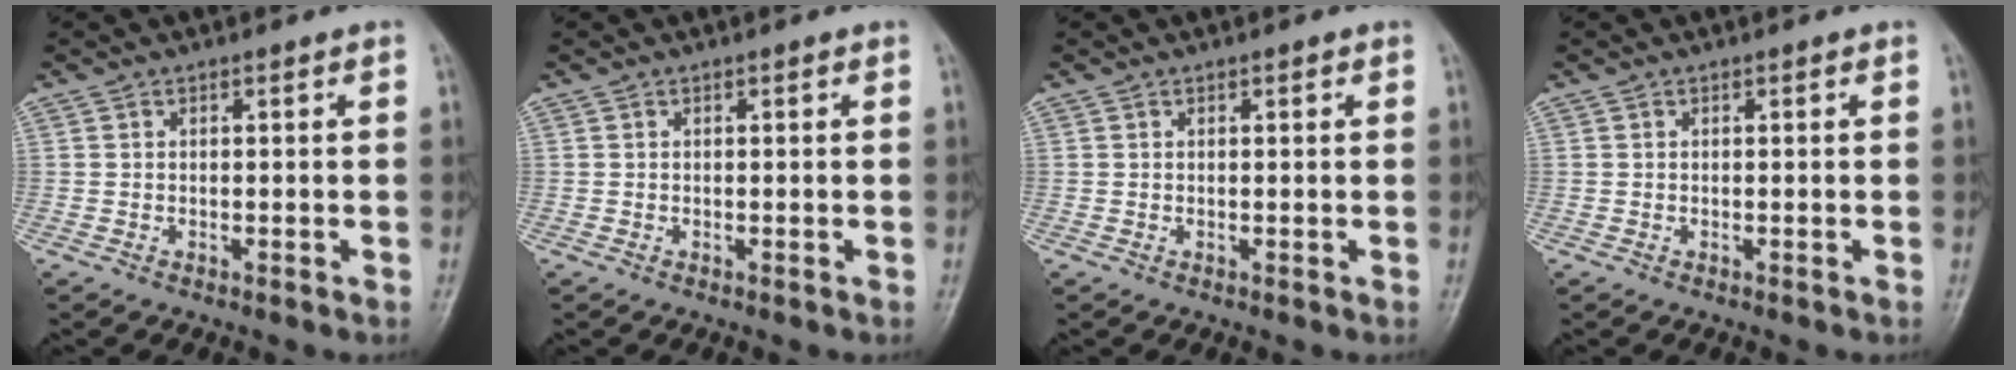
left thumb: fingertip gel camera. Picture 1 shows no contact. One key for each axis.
{"total": 0.0}
{"total": 0.5, "fx": 0.3, "fy": 0.2, "fz": 0.4, "tx": -0.006, "ty": -0.001, "tz": 0.003}
{"total": 0.0}